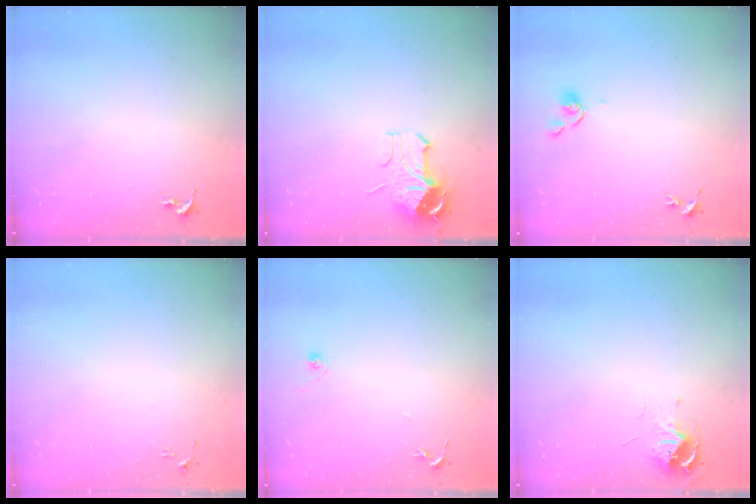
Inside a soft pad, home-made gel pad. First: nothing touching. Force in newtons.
{"total": 9.9, "press": 9.8, "slide": 1.4}
{"total": 4.3, "press": 4.2, "slide": 0.6}
{"total": 3.5, "press": 3.5, "slide": 0.5}
{"total": 5.9, "press": 5.9, "slide": 0.6}
{"total": 6.2, "press": 6.1, "slide": 0.5}